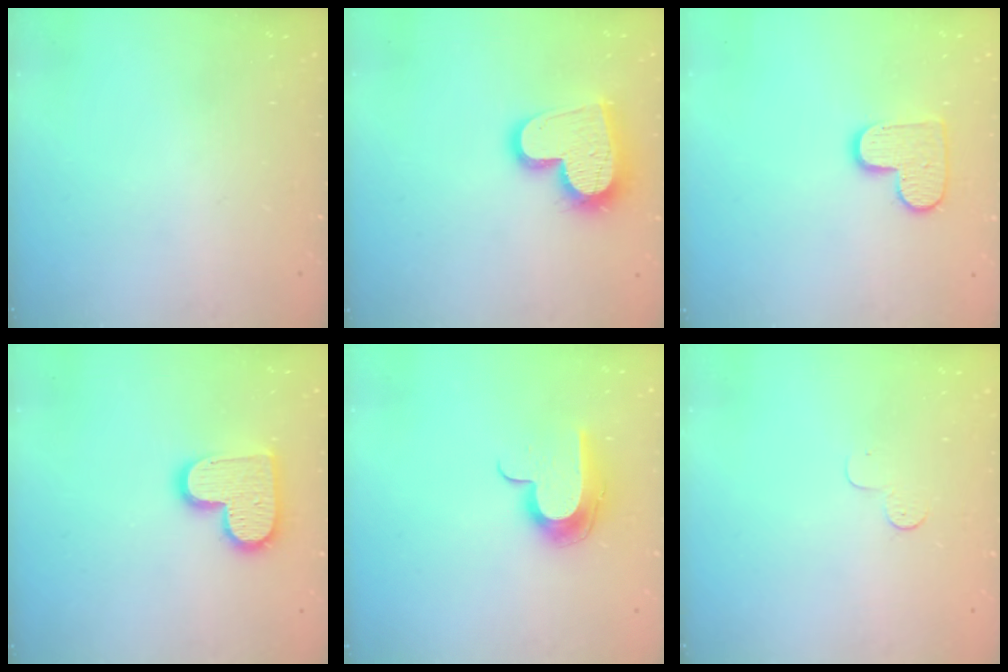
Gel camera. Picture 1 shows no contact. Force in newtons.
{"total": 16.4, "press": 16.3, "slide": 1.2}
{"total": 10.6, "press": 10.6, "slide": 0.7}
{"total": 14.2, "press": 14.2, "slide": 1.1}
{"total": 11.6, "press": 11.6, "slide": 0.8}
{"total": 3.6, "press": 3.5, "slide": 0.3}